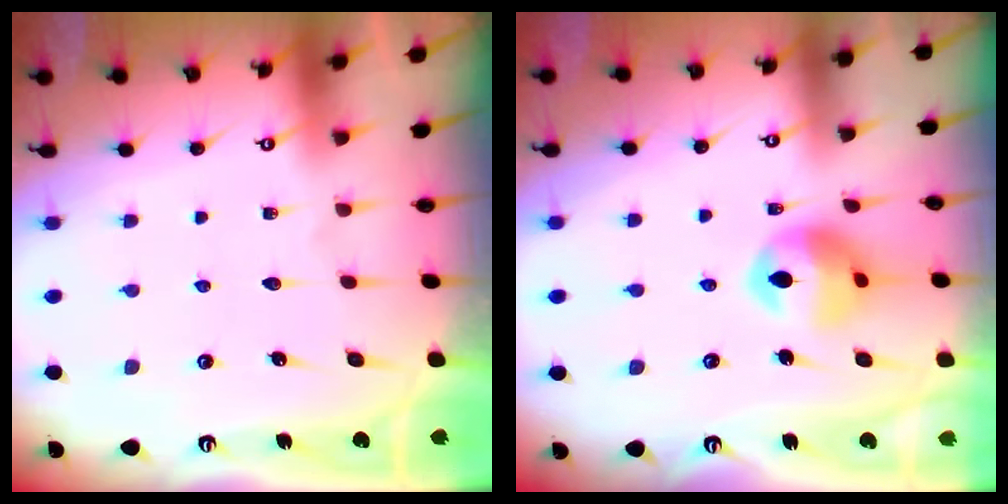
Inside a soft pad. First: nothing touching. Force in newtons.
{"total": 12.2, "press": 12.1, "slide": 1.6}